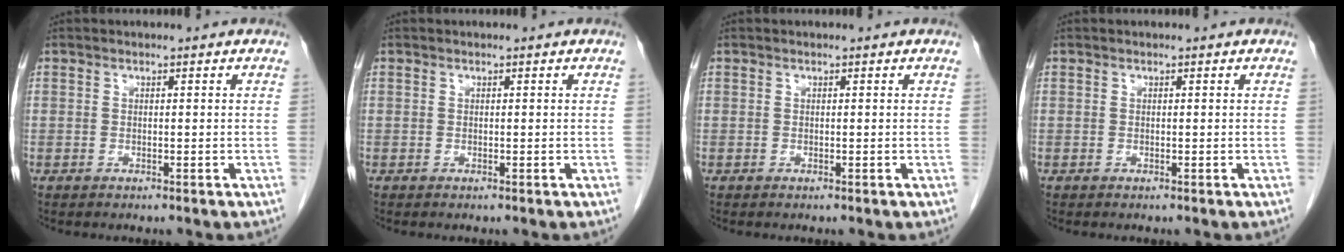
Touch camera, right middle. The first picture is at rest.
{"total": 0.0}
{"total": 0.0}
{"total": 0.0}